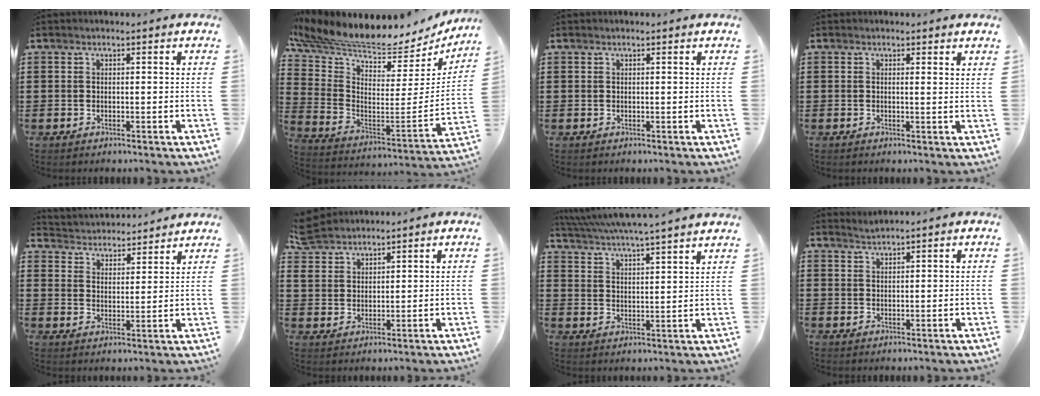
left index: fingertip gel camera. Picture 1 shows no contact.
{"total": 6.5, "force": [6.0, 0.6, 2.5], "torque": [-0.080, -0.068, 0.097]}
{"total": 0.0}
{"total": 1.1, "force": [0.9, -0.1, 0.6], "torque": [-0.007, -0.005, 0.015]}
{"total": 3.5, "force": [3.4, 0.3, -0.8], "torque": [-0.006, -0.025, 0.056]}
{"total": 4.3, "force": [3.8, 1.9, 0.3], "torque": [-0.024, -0.005, 0.073]}
{"total": 4.7, "force": [4.4, -1.0, 1.1], "torque": [-0.042, -0.032, 0.073]}
{"total": 1.3, "force": [1.3, -0.3, -0.1], "torque": [-0.001, 0.002, 0.025]}